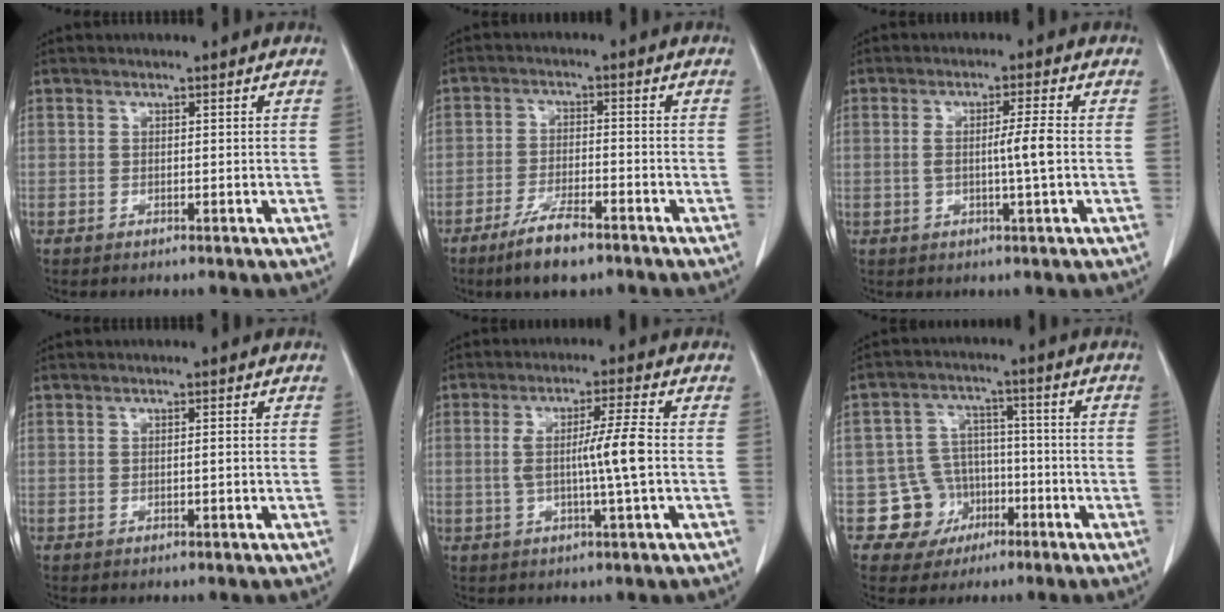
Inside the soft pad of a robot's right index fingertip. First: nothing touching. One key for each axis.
{"total": 7.0, "fx": -5.0, "fy": 1.2, "fz": 4.7, "tx": -0.091, "ty": -0.010, "tz": -0.088}
{"total": 4.3, "fx": -0.4, "fy": -0.6, "fz": 4.3, "tx": -0.076, "ty": -0.001, "tz": -0.006}
{"total": 0.6, "fx": -0.1, "fy": 0.0, "fz": 0.6, "tx": -0.011, "ty": 0.000, "tz": 0.000}
{"total": 7.1, "fx": -0.4, "fy": -0.9, "fz": 7.1, "tx": -0.130, "ty": 0.002, "tz": -0.005}
{"total": 7.6, "fx": -2.9, "fy": 7.0, "fz": 0.4, "tx": 0.003, "ty": 0.018, "tz": -0.038}